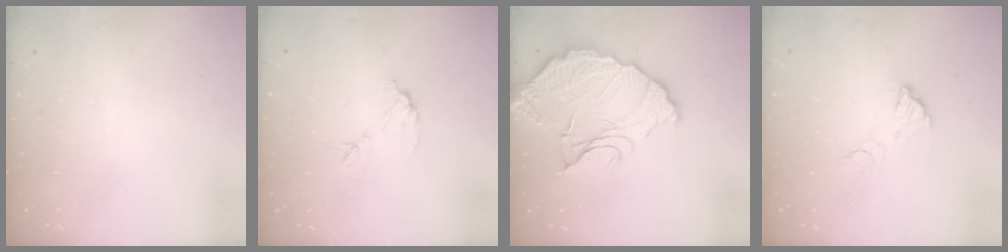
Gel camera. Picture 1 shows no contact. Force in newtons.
{"total": 6.5, "press": 6.4, "slide": 0.5}
{"total": 14.8, "press": 14.7, "slide": 1.3}
{"total": 3.9, "press": 3.9, "slide": 0.2}